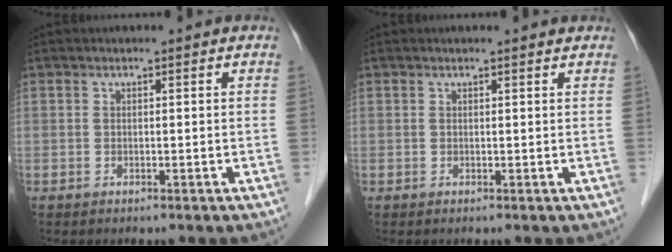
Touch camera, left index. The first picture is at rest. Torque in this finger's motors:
{"motor_torque": [0.20, -0.24, -0.01, -0.01]}